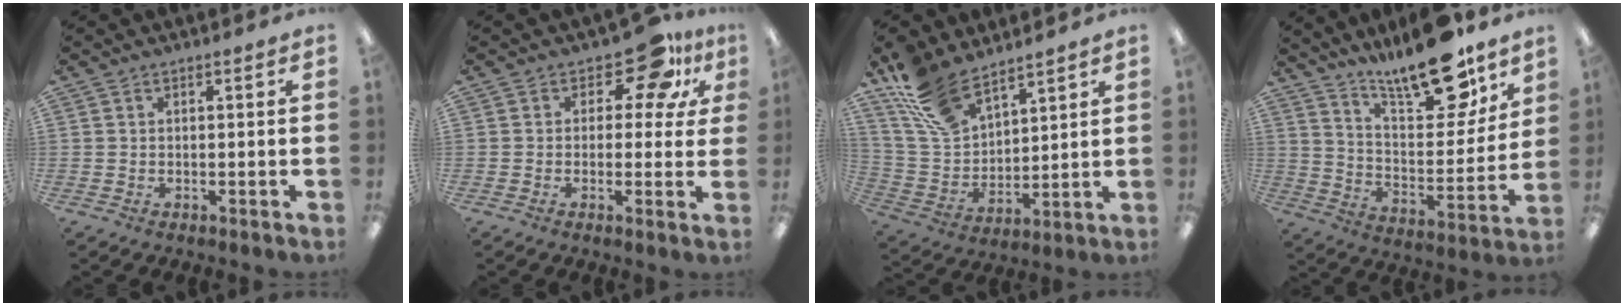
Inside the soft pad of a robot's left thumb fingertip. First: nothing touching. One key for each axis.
{"total": 10.7, "fx": 6.4, "fy": 5.4, "fz": 6.7, "tx": -0.091, "ty": -0.039, "tz": 0.110}
{"total": 15.5, "fx": 12.0, "fy": 7.2, "fz": 6.8, "tx": -0.158, "ty": -0.054, "tz": 0.231}
{"total": 20.3, "fx": 15.7, "fy": 6.4, "fz": 11.2, "tx": -0.177, "ty": -0.102, "tz": 0.263}